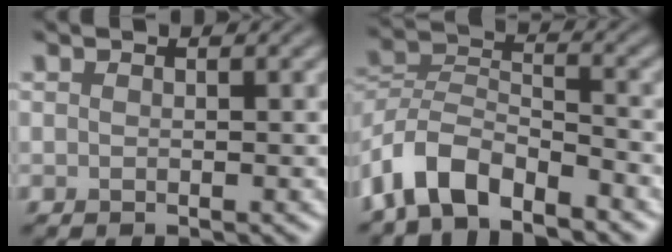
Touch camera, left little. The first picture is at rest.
{"total": 6.4, "force": [-4.9, 2.6, 3.0], "torque": [-0.050, 0.002, -0.101]}